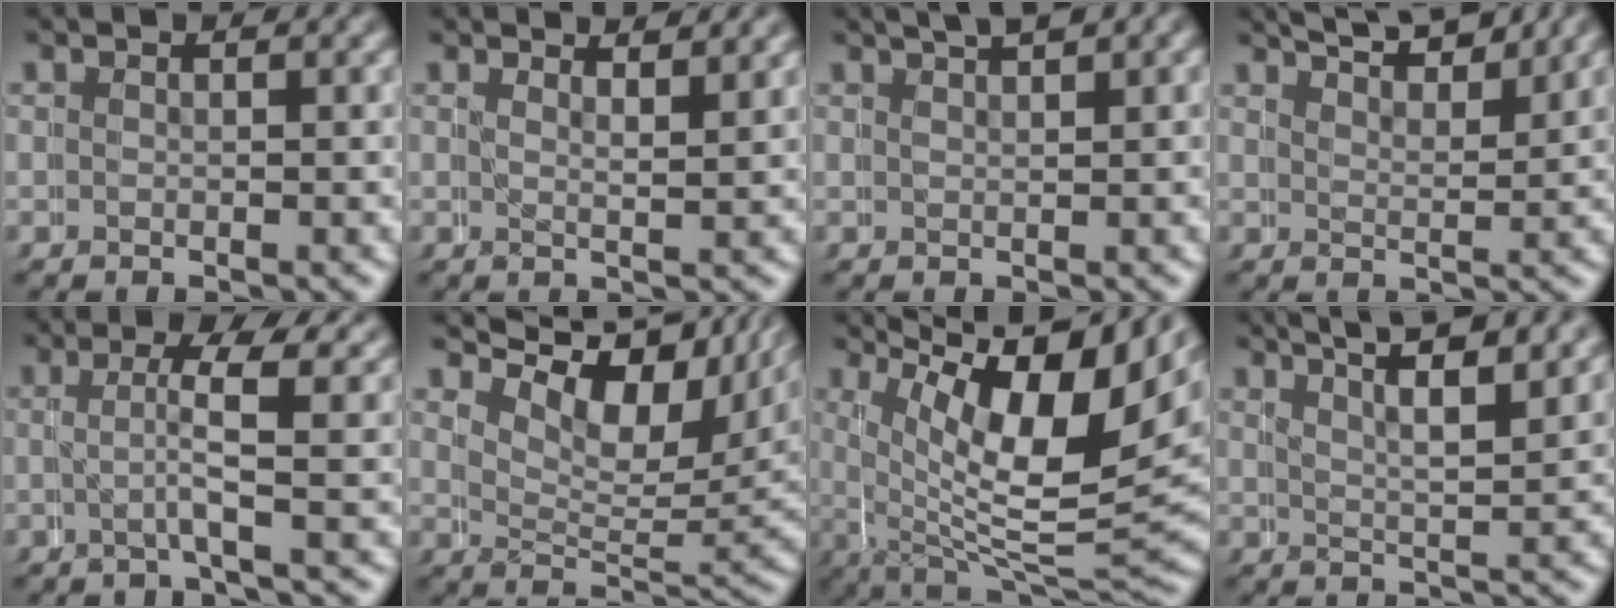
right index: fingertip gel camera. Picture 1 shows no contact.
{"total": 2.1, "force": [2.0, -0.3, 0.1], "torque": [-0.017, -0.013, 0.033]}
{"total": 2.7, "force": [2.4, 0.4, 1.1], "torque": [-0.010, 0.005, 0.037]}
{"total": 6.2, "force": [5.6, 1.4, 2.4], "torque": [-0.038, 0.007, 0.084]}
{"total": 2.6, "force": [1.1, 0.0, 2.4], "torque": [-0.050, -0.003, 0.011]}
{"total": 10.5, "force": [7.0, 4.9, 6.1], "torque": [-0.076, 0.026, 0.087]}
{"total": 16.1, "force": [5.7, 7.7, 12.9], "torque": [-0.189, 0.002, 0.084]}
{"total": 6.3, "force": [4.9, 1.5, 3.6], "torque": [-0.052, 0.014, 0.066]}